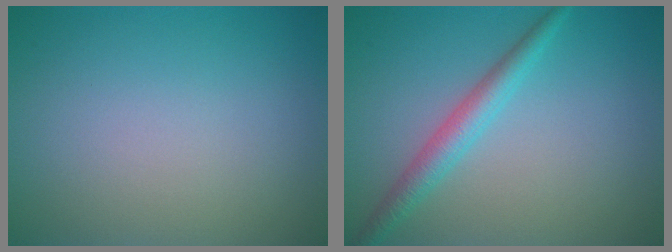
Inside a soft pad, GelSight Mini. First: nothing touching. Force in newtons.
{"total": 2.8, "press": 2.8, "slide": 0.1}